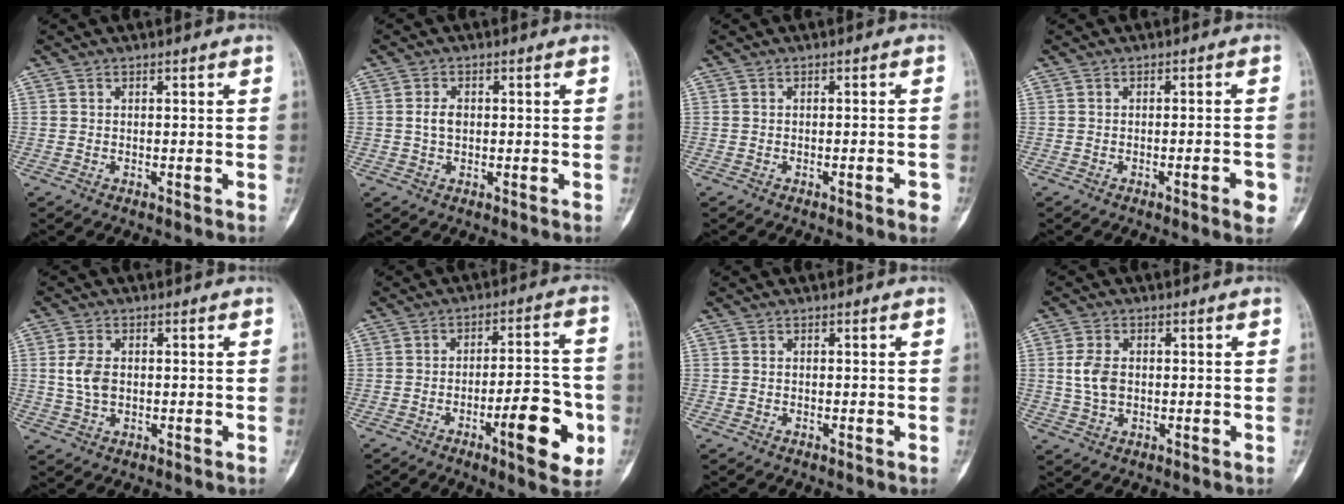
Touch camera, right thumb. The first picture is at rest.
{"total": 2.5, "force": [0.1, 1.7, 1.9], "torque": [-0.033, 0.004, 0.001]}
{"total": 2.2, "force": [-1.1, 0.4, 1.8], "torque": [-0.024, 0.003, -0.014]}
{"total": 3.6, "force": [-1.6, 0.7, 3.1], "torque": [-0.039, 0.006, -0.020]}
{"total": 4.6, "force": [0.3, 2.9, 3.5], "torque": [-0.071, 0.003, 0.007]}
{"total": 13.4, "force": [-4.7, 3.9, 12.0], "torque": [-0.146, 0.024, -0.065]}
{"total": 0.0}
{"total": 4.7, "force": [0.2, 3.1, 3.6], "torque": [-0.073, 0.004, 0.005]}